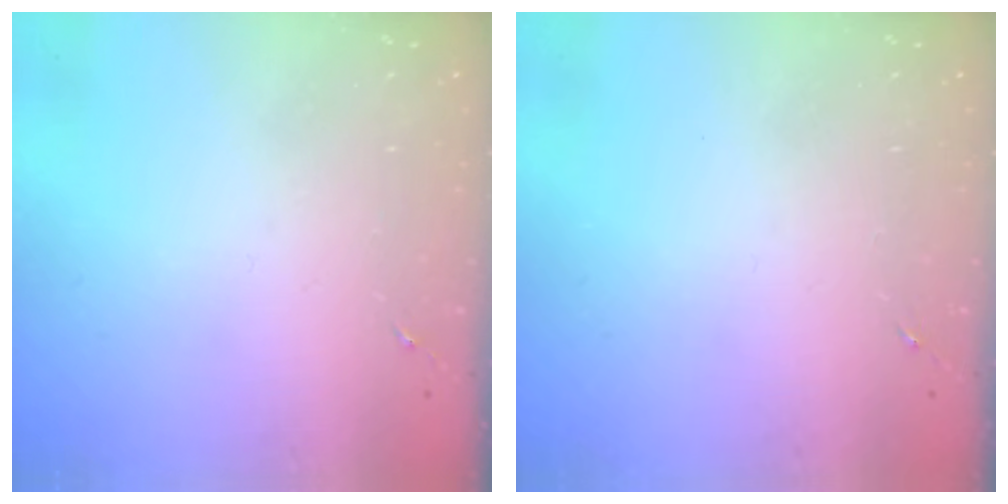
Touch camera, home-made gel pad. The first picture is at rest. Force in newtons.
{"total": 0.0}